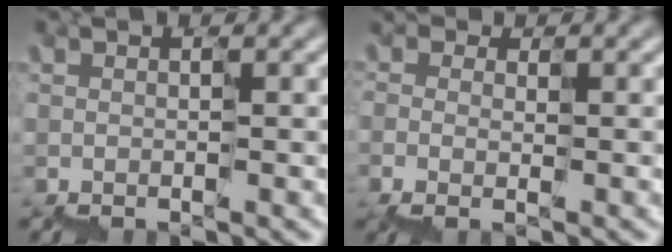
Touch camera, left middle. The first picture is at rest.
{"total": 0.9, "force": [-0.8, 0.4, 0.2], "torque": [-0.007, -0.002, -0.012]}